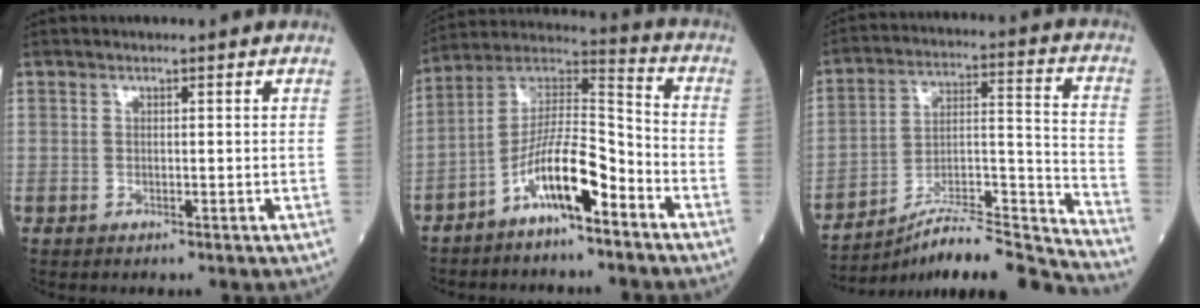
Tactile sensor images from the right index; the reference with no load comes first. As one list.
[{"total": 11.2, "force": [-6.0, 2.3, 9.1], "torque": [-0.176, 0.021, -0.110]}, {"total": 18.7, "force": [-17.7, -1.2, 6.0], "torque": [-0.095, 0.025, -0.286]}]